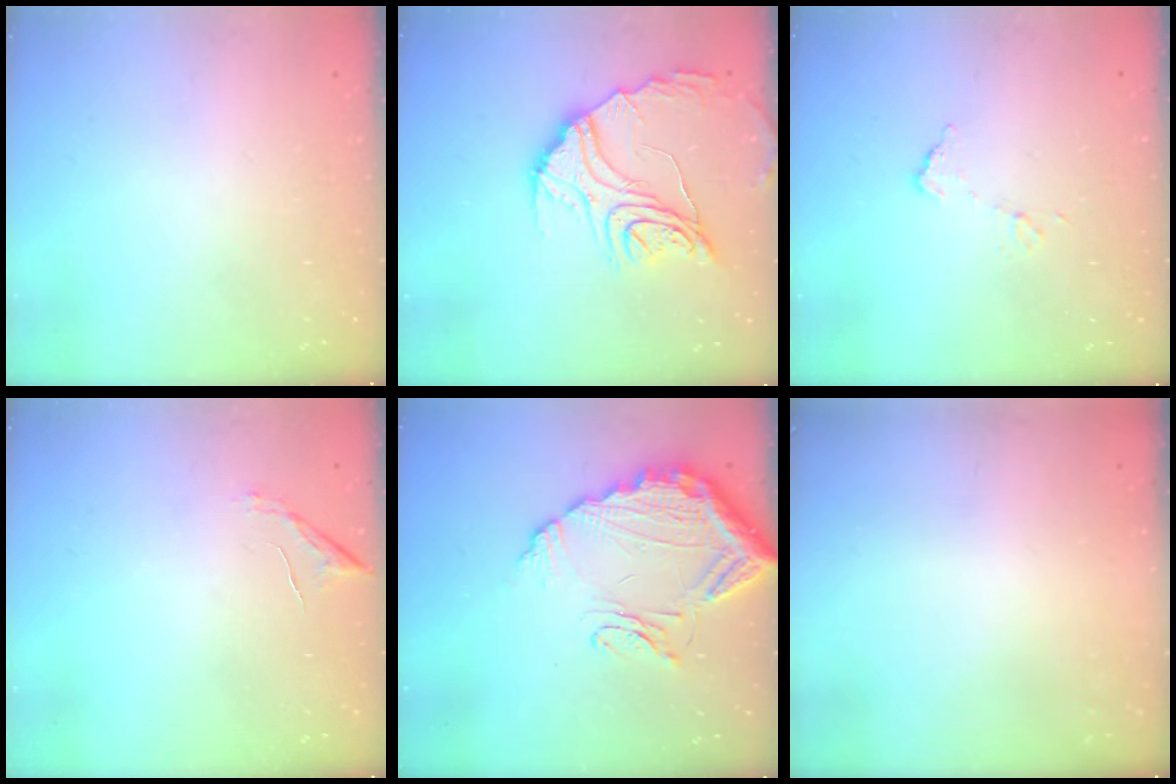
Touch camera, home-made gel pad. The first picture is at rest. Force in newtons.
{"total": 15.0, "press": 14.9, "slide": 1.4}
{"total": 5.9, "press": 5.9, "slide": 0.3}
{"total": 6.6, "press": 6.6, "slide": 0.4}
{"total": 14.4, "press": 14.3, "slide": 1.5}
{"total": 3.2, "press": 3.0, "slide": 1.1}